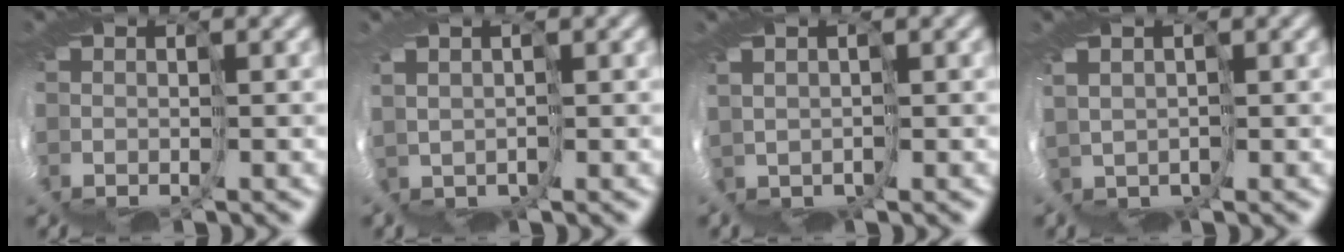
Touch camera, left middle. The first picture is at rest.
{"total": 1.4, "force": [1.2, 0.5, -0.5], "torque": [0.008, 0.004, 0.018]}
{"total": 1.1, "force": [0.8, 0.6, -0.4], "torque": [0.005, -0.001, 0.018]}
{"total": 1.7, "force": [1.3, 0.9, -0.3], "torque": [0.001, -0.001, 0.023]}